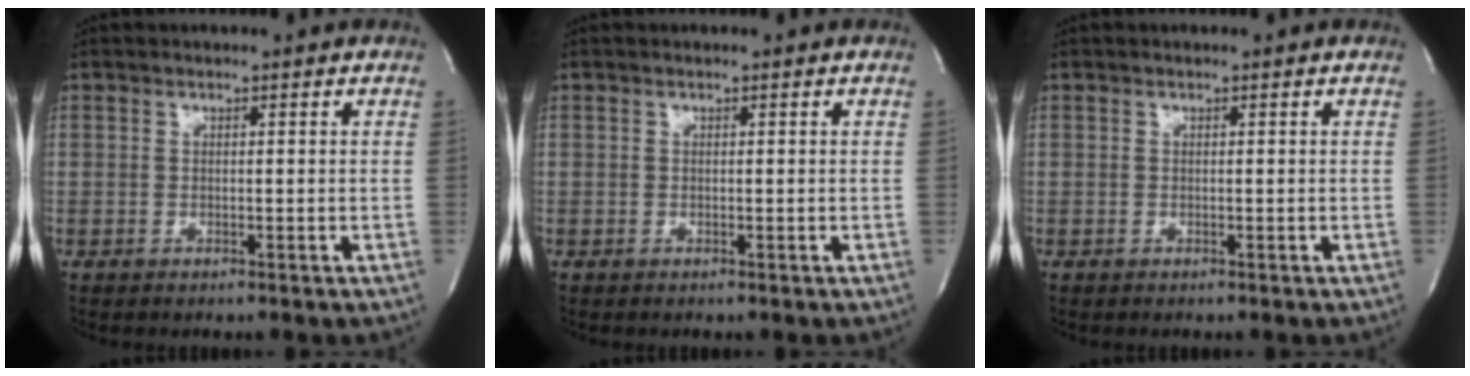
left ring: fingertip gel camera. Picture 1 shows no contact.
{"total": 0.0}
{"total": 0.0}